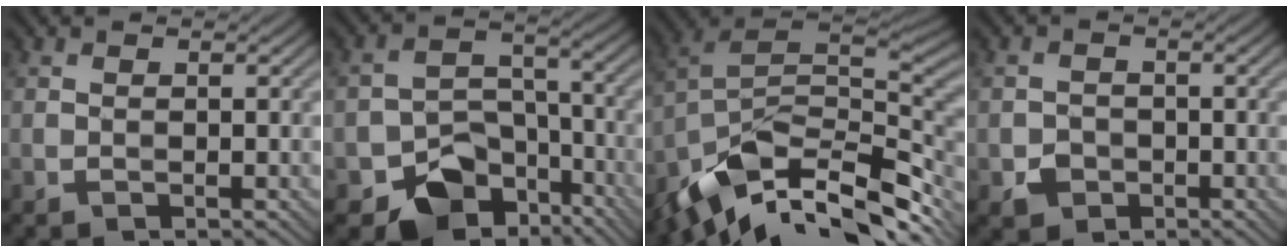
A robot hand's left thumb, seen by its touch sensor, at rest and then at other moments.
{"total": 9.3, "force": [-5.6, 6.3, 4.0], "torque": [-0.056, -0.016, -0.093]}
{"total": 14.6, "force": [-8.0, 7.0, 10.1], "torque": [-0.214, -0.008, -0.143]}
{"total": 2.4, "force": [-1.1, 2.1, 0.5], "torque": [-0.002, -0.002, -0.019]}